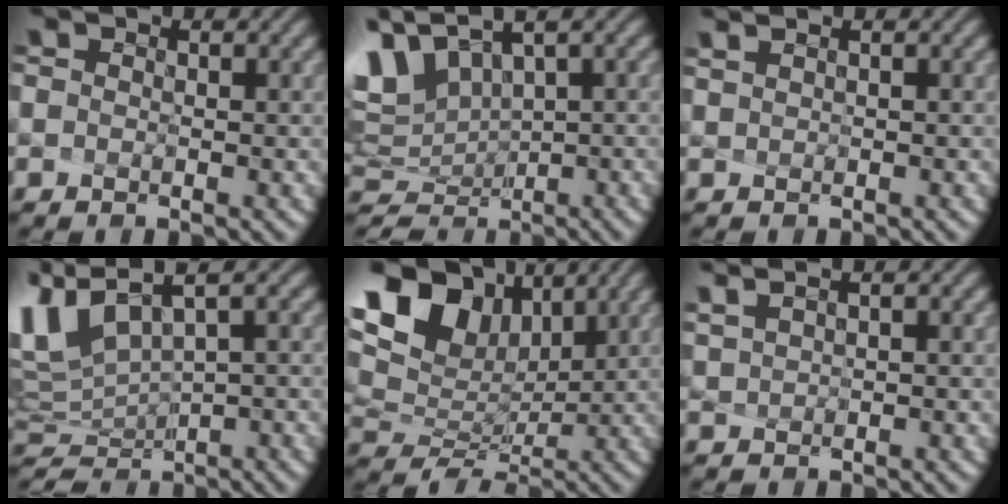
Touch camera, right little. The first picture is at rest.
{"total": 4.3, "force": [1.9, 2.3, 3.2], "torque": [-0.102, -0.013, 0.067]}
{"total": 1.2, "force": [0.1, -0.9, -0.7], "torque": [-0.009, -0.015, 0.024]}
{"total": 4.1, "force": [1.8, 0.9, 3.5], "torque": [-0.107, -0.020, 0.063]}
{"total": 10.4, "force": [4.5, 6.7, 6.6], "torque": [-0.158, 0.016, 0.103]}
{"total": 1.2, "force": [0.7, -0.9, -0.4], "torque": [-0.019, -0.003, 0.038]}